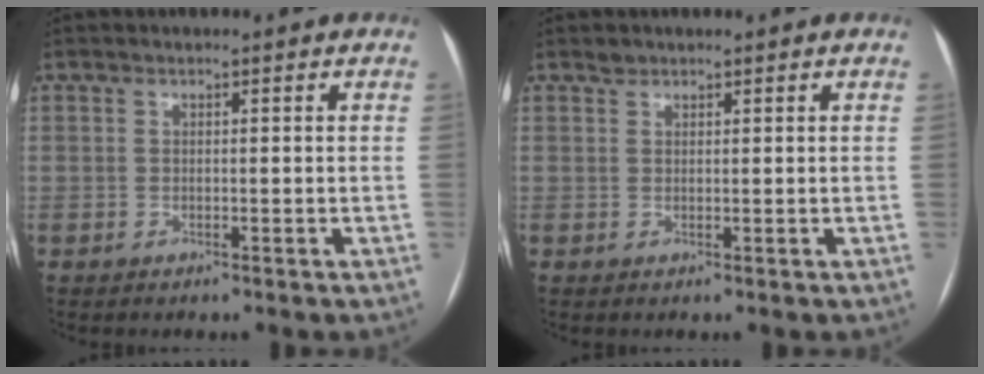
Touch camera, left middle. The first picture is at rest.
{"total": 0.7, "force": [0.7, 0.2, 0.0], "torque": [0.000, 0.000, 0.012]}